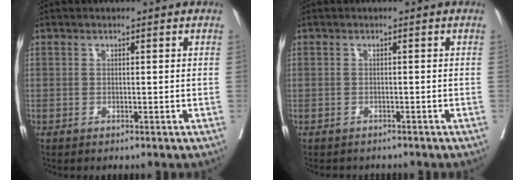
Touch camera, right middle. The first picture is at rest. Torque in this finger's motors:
{"motor_torque": [0.46, -0.50, -0.02, -0.01]}